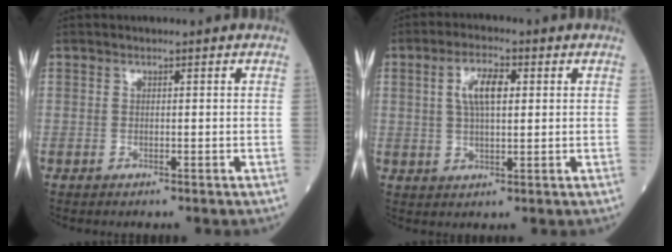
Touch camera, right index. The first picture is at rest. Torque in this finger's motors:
{"motor_torque": [0.41, 0.18, 0.15, 0.07]}